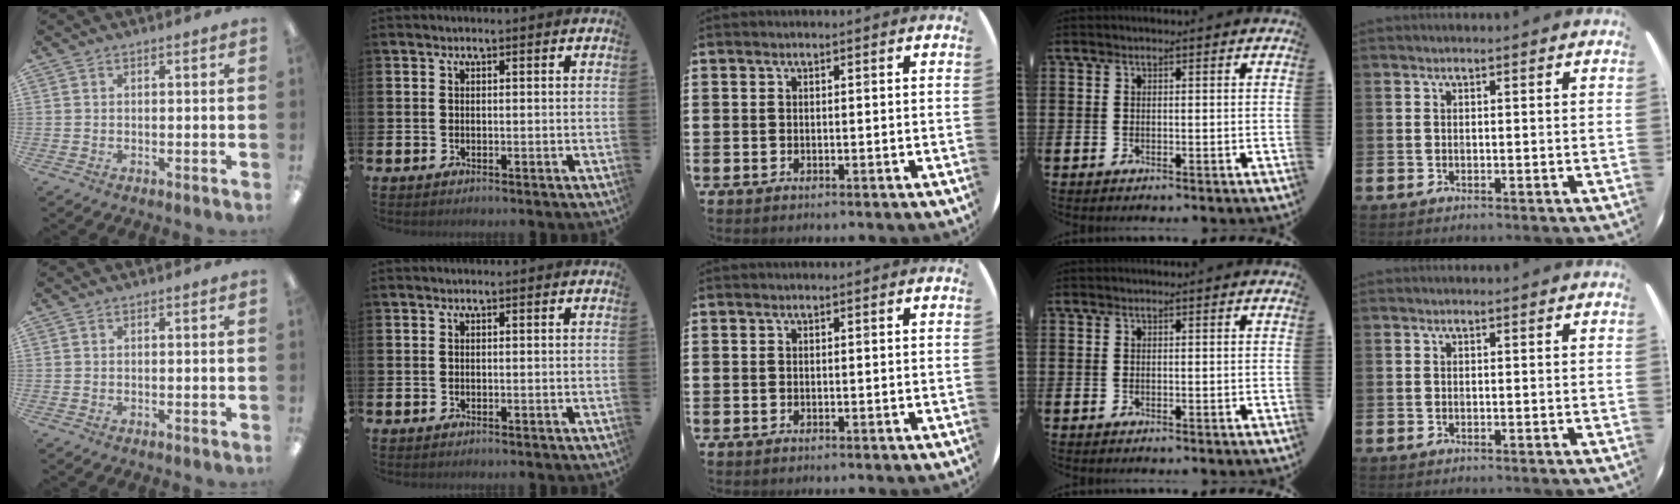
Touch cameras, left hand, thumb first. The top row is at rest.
{}